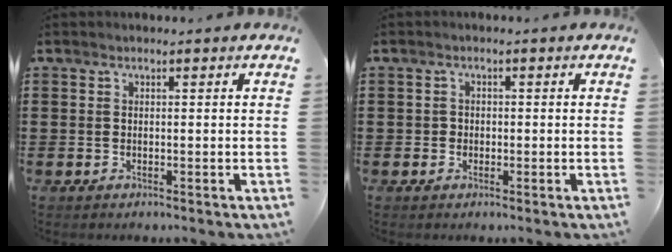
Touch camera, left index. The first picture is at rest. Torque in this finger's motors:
{"motor_torque": [-0.05, 0.06, -0.08, -0.01]}